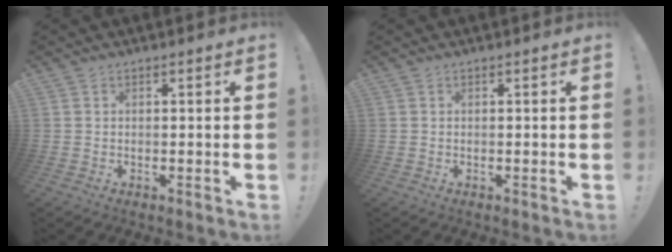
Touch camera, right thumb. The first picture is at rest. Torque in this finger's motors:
{"motor_torque": [-0.09, 0.09, 0.18, 0.05, -0.02]}